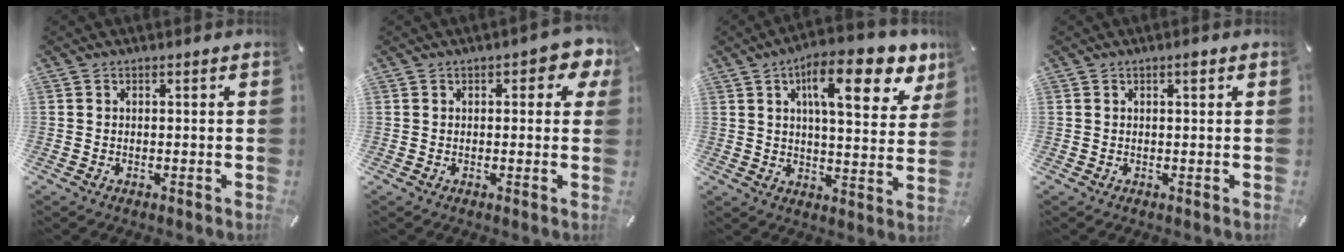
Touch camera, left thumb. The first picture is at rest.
{"total": 4.4, "force": [1.2, 2.2, 3.6], "torque": [-0.048, 0.004, 0.016]}
{"total": 16.8, "force": [8.9, 6.1, 12.8], "torque": [-0.192, -0.036, 0.139]}
{"total": 1.3, "force": [0.6, 0.4, 1.1], "torque": [-0.021, 0.002, 0.010]}